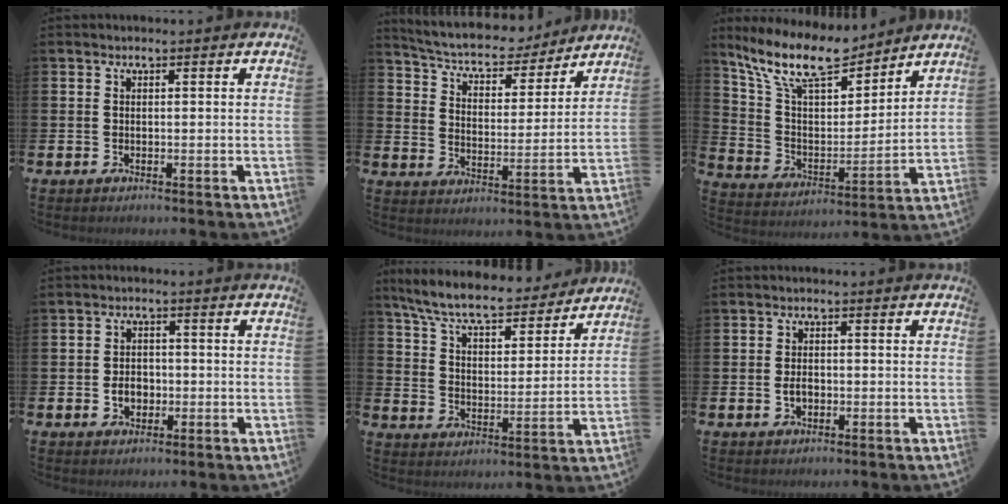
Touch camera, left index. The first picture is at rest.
{"total": 6.7, "force": [6.2, 1.9, 1.6], "torque": [-0.058, -0.051, 0.103]}
{"total": 11.8, "force": [10.2, 3.5, 4.9], "torque": [-0.134, -0.058, 0.181]}
{"total": 2.9, "force": [-0.8, 2.2, 1.7], "torque": [-0.016, -0.005, -0.022]}
{"total": 8.6, "force": [7.8, 1.4, 3.4], "torque": [-0.099, -0.049, 0.135]}
{"total": 1.8, "force": [-0.3, 1.2, 1.3], "torque": [-0.022, 0.004, -0.008]}